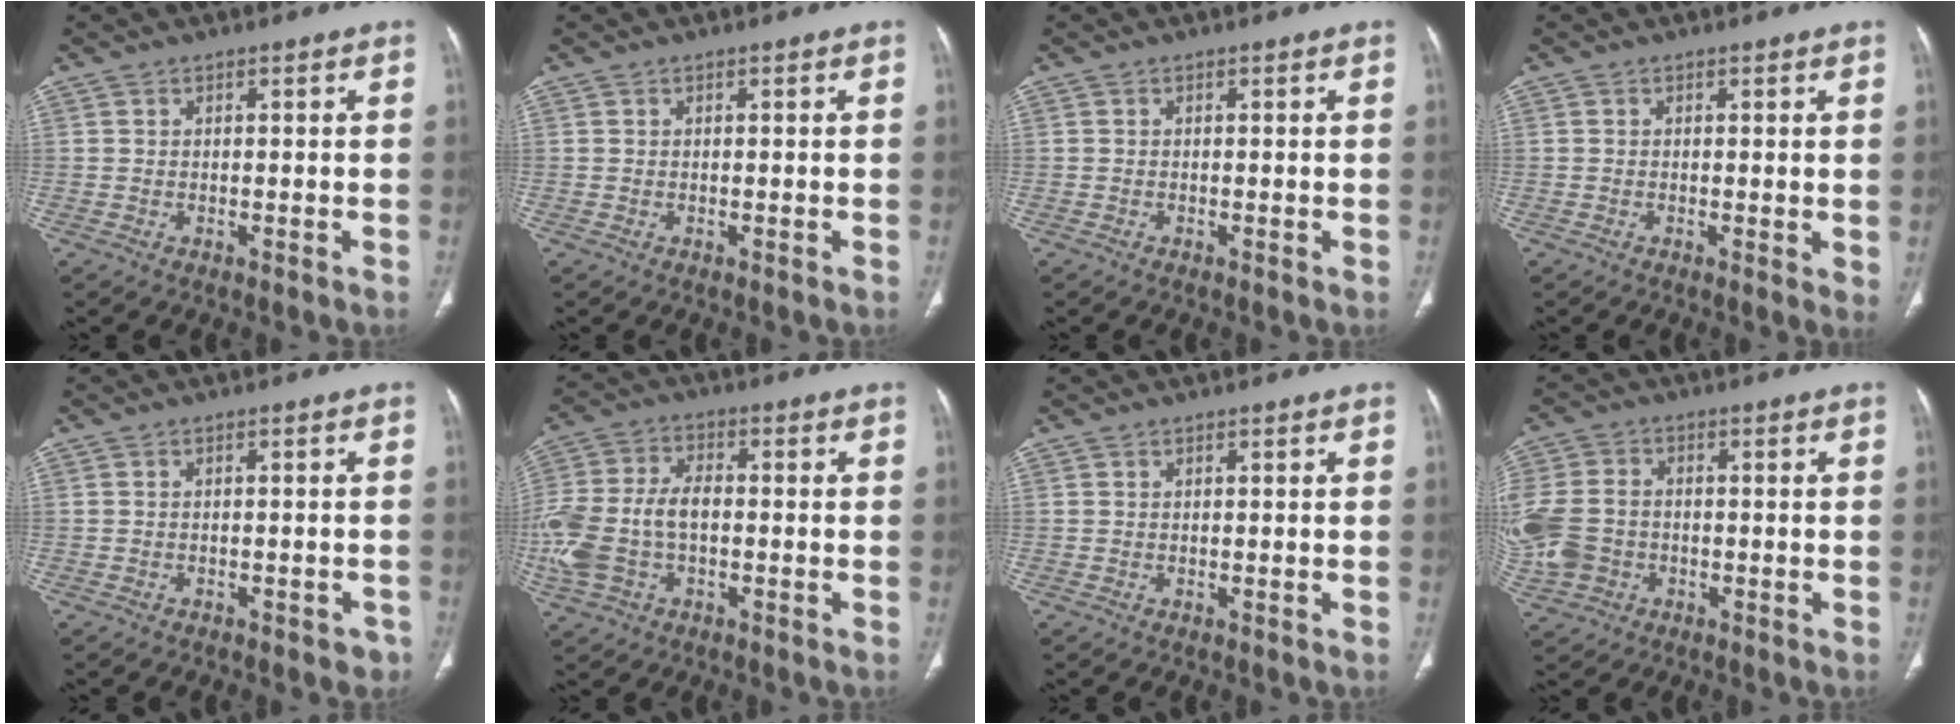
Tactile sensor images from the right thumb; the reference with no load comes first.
{"total": 0.0}
{"total": 0.0}
{"total": 2.0, "force": [0.2, 0.7, 1.9], "torque": [-0.028, -0.008, -0.001]}
{"total": 4.3, "force": [-3.3, 2.1, 1.6], "torque": [-0.010, 0.013, -0.033]}
{"total": 13.1, "force": [-2.2, 8.2, 10.0], "torque": [-0.235, 0.026, -0.039]}
{"total": 0.0}
{"total": 11.1, "force": [-2.1, 8.9, 6.3], "torque": [-0.156, 0.011, -0.035]}